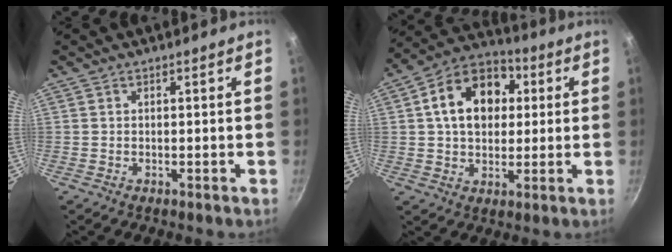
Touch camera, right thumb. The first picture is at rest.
{"total": 15.1, "force": [3.0, 11.1, 9.8], "torque": [-0.126, 0.022, 0.033]}